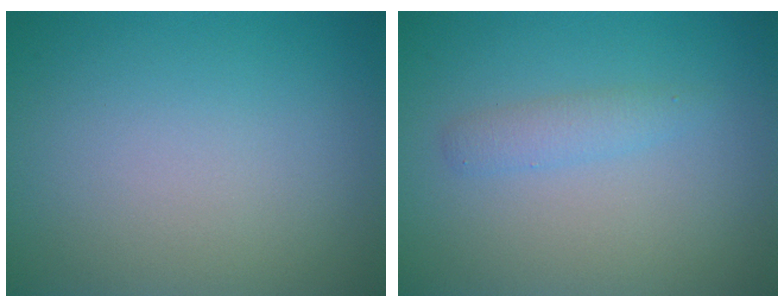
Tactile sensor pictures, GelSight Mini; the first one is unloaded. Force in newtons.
{"total": 1.4, "press": 1.4, "slide": 0.1}